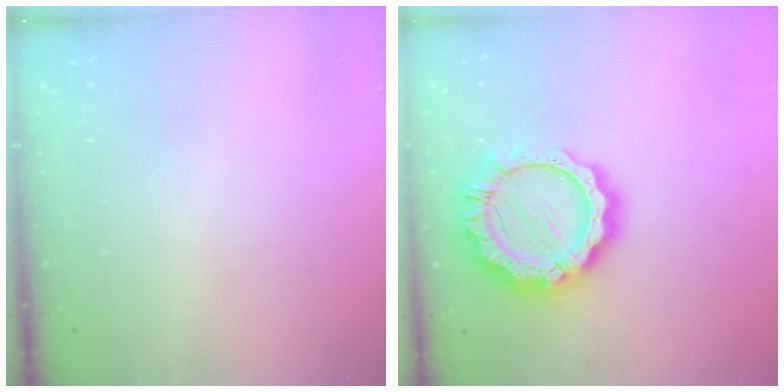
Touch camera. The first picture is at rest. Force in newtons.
{"total": 15.6, "press": 15.6, "slide": 1.3}